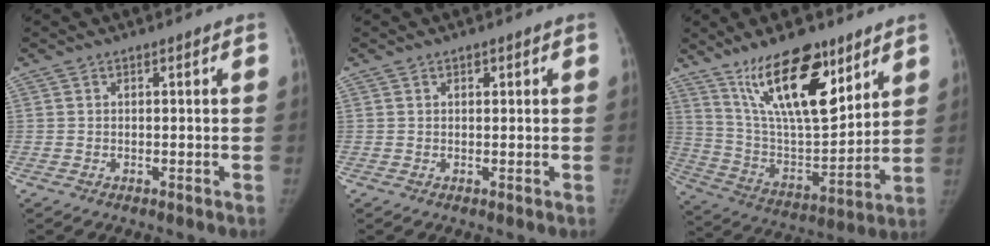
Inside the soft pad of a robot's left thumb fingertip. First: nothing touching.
{"total": 0.8, "force": [0.4, 0.6, 0.4], "torque": [-0.001, -0.001, 0.006]}
{"total": 21.3, "force": [13.0, 8.1, 14.8], "torque": [-0.216, -0.065, 0.243]}